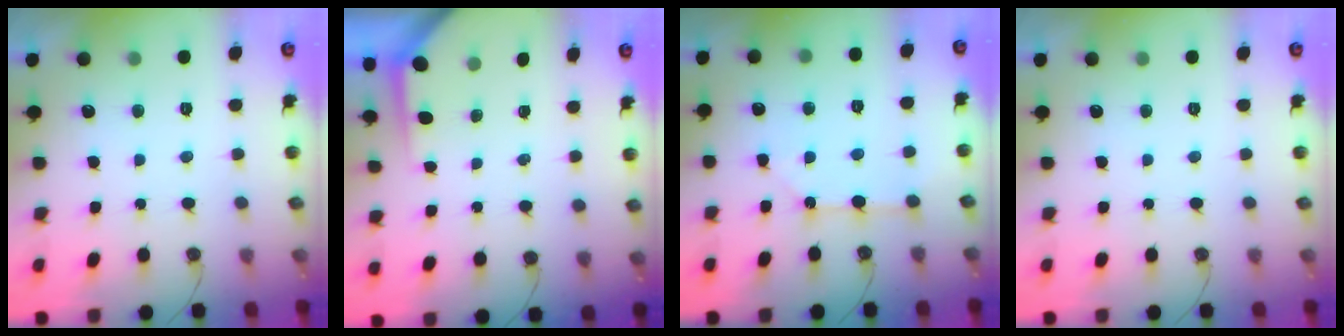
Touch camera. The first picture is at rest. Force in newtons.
{"total": 3.6, "press": 3.6, "slide": 0.4}
{"total": 2.5, "press": 2.5, "slide": 0.2}
{"total": 0.0}